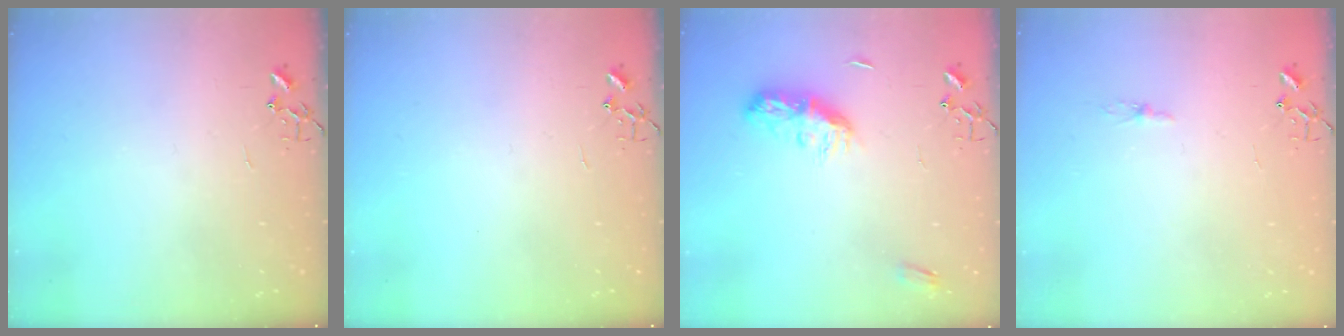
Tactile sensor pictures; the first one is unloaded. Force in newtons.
{"total": 0.0}
{"total": 9.3, "press": 9.3, "slide": 0.4}
{"total": 2.2, "press": 2.2, "slide": 0.3}